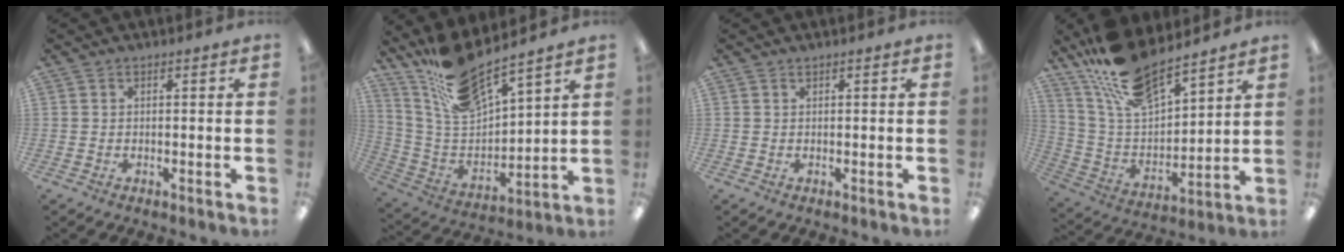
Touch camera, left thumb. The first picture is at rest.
{"total": 15.6, "force": [13.7, 3.1, 6.7], "torque": [-0.156, -0.090, 0.245]}
{"total": 0.0}
{"total": 16.2, "force": [13.9, 4.8, 6.9], "torque": [-0.159, -0.085, 0.252]}